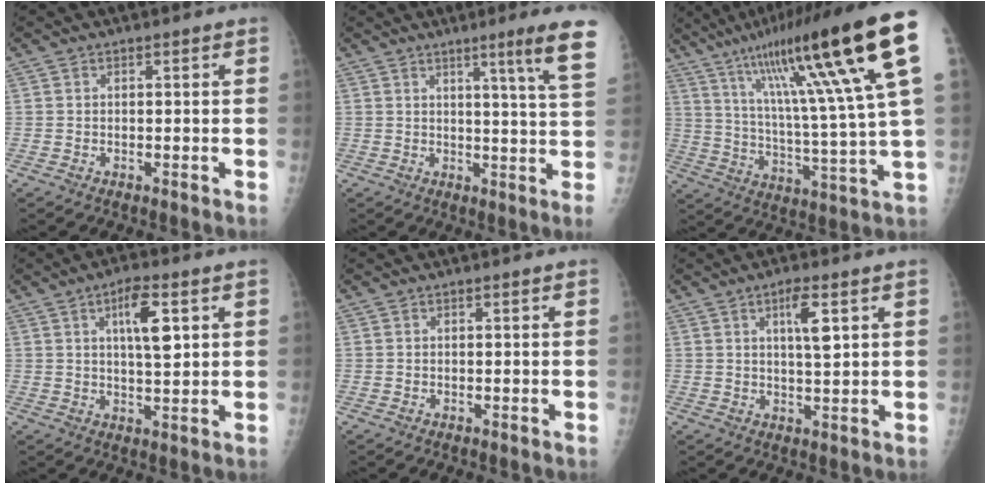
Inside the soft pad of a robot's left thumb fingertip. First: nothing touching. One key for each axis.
{"total": 11.6, "fx": 6.0, "fy": -2.0, "fz": 9.7, "tx": -0.132, "ty": -0.046, "tz": 0.074}
{"total": 27.8, "fx": 13.3, "fy": 2.4, "fz": 24.3, "tx": -0.380, "ty": -0.027, "tz": 0.207}
{"total": 7.8, "fx": 2.8, "fy": 2.3, "fz": 6.9, "tx": -0.107, "ty": -0.009, "tz": 0.046}
{"total": 0.0}
{"total": 5.5, "fx": 2.2, "fy": 1.1, "fz": 5.0, "tx": -0.087, "ty": -0.009, "tz": 0.040}